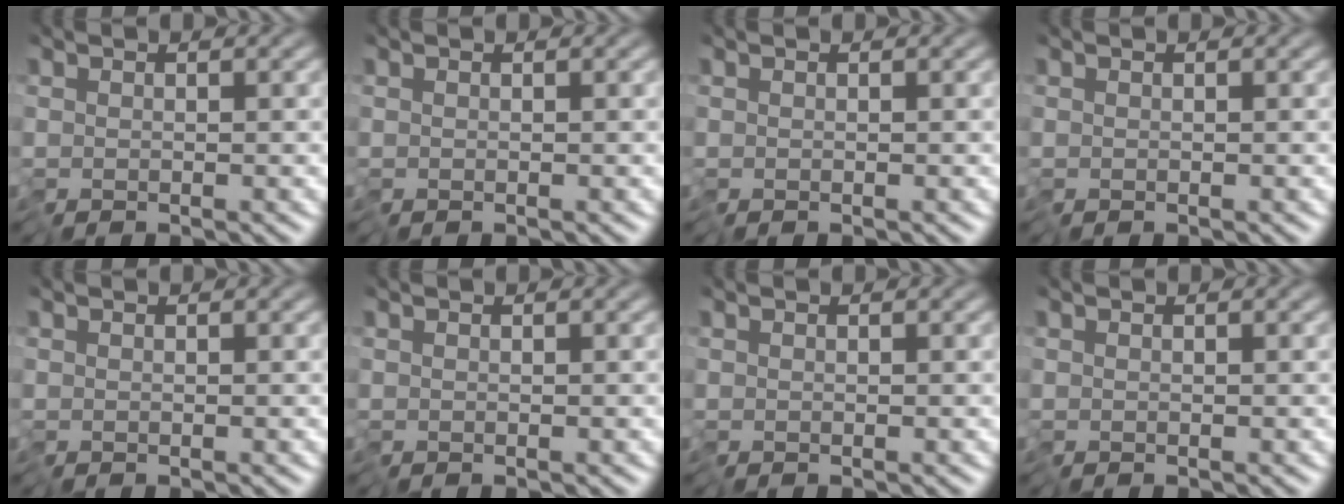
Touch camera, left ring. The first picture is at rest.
{"total": 0.0}
{"total": 0.0}
{"total": 0.0}
{"total": 0.0}
{"total": 0.0}
{"total": 0.0}
{"total": 0.0}